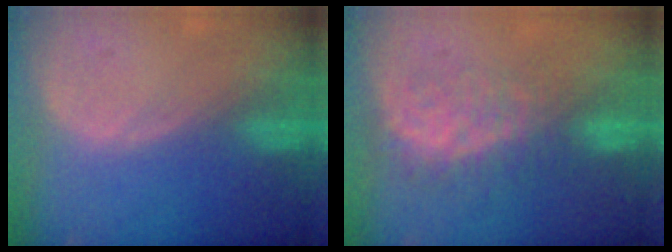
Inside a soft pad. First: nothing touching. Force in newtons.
{"total": 7.8, "press": 7.2, "slide": 2.9}